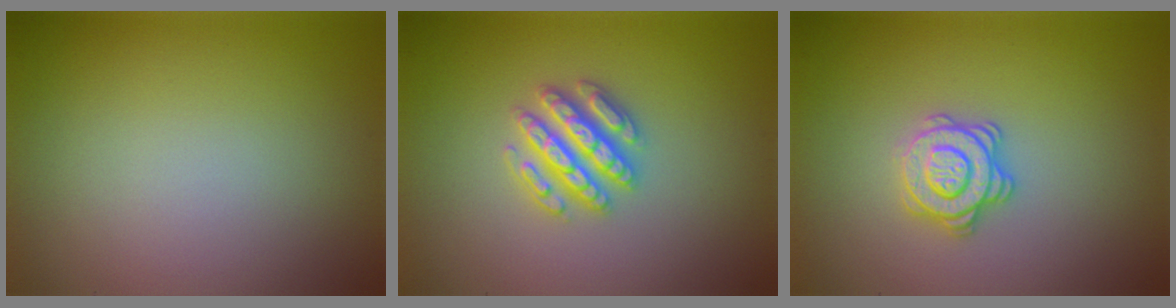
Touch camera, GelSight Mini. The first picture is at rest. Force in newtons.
{"total": 4.3, "press": 4.2, "slide": 0.7}
{"total": 2.9, "press": 2.7, "slide": 1.1}